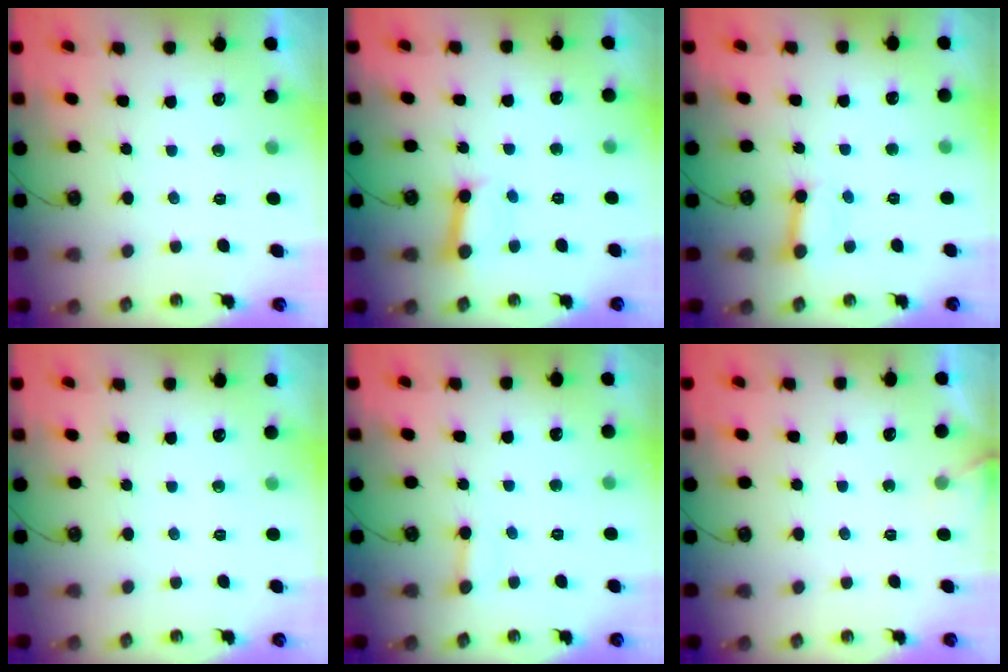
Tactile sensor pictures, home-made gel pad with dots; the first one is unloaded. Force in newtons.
{"total": 7.3, "press": 7.3, "slide": 1.0}
{"total": 5.9, "press": 5.9, "slide": 0.3}
{"total": 0.0}
{"total": 2.2, "press": 2.2, "slide": 0.3}
{"total": 2.5, "press": 2.5, "slide": 0.3}